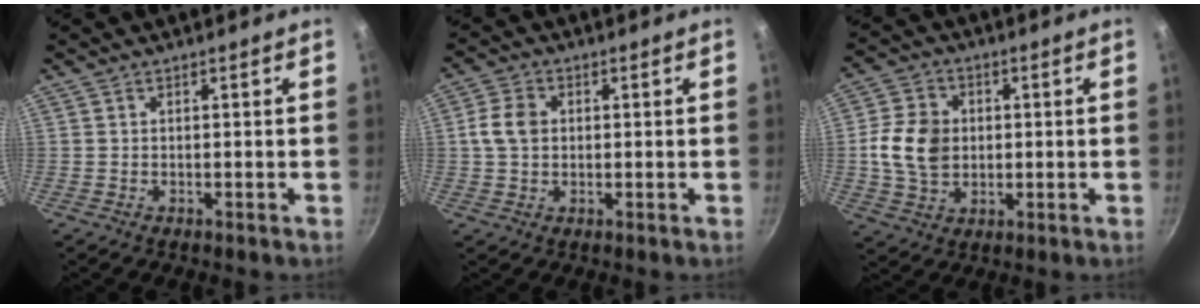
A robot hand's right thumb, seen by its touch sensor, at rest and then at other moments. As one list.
[{"total": 5.5, "force": [0.5, 4.2, 3.4], "torque": [-0.055, 0.009, 0.003]}, {"total": 10.5, "force": [0.5, 8.2, 6.6], "torque": [-0.101, 0.002, 0.005]}]